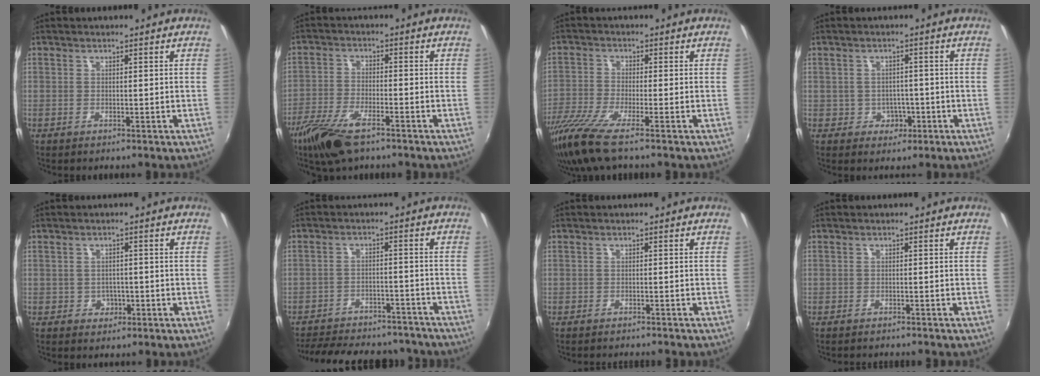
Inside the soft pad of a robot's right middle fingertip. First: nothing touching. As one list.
[{"total": 10.5, "force": [-7.1, 3.3, 7.0], "torque": [-0.166, -0.028, -0.142]}, {"total": 9.2, "force": [-7.1, 0.2, 5.9], "torque": [-0.141, -0.037, -0.136]}, {"total": 3.4, "force": [-1.0, 3.2, 0.4], "torque": [-0.012, 0.007, -0.008]}, {"total": 2.5, "force": [-0.8, 2.3, 0.4], "torque": [-0.008, 0.001, -0.009]}, {"total": 22.0, "force": [-19.0, 7.8, 8.0], "torque": [-0.173, 0.016, -0.239]}, {"total": 3.5, "force": [-3.3, 0.4, 1.1], "torque": [-0.029, -0.012, -0.053]}, {"total": 2.8, "force": [-2.7, 0.4, 0.7], "torque": [-0.024, -0.013, -0.043]}]